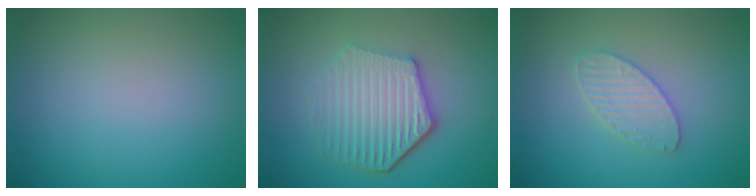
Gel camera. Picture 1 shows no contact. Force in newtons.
{"total": 5.9, "press": 4.5, "slide": 3.8}
{"total": 2.6, "press": 2.6, "slide": 0.2}